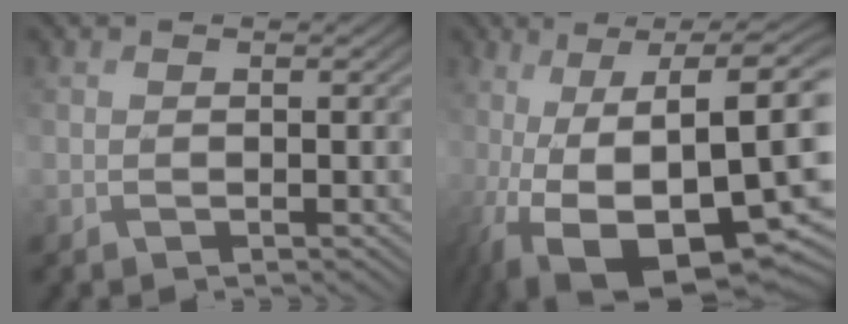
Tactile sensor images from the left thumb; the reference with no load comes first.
{"total": 17.0, "force": [-4.5, 6.4, 15.1], "torque": [-0.254, -0.030, -0.053]}